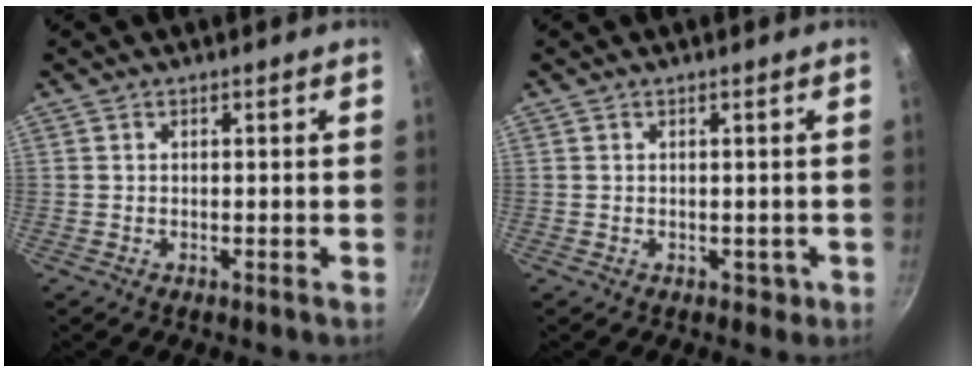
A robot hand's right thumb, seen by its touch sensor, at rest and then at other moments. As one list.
[{"total": 1.4, "force": [-0.2, 1.2, 0.7], "torque": [0.003, 0.003, 0.001]}]